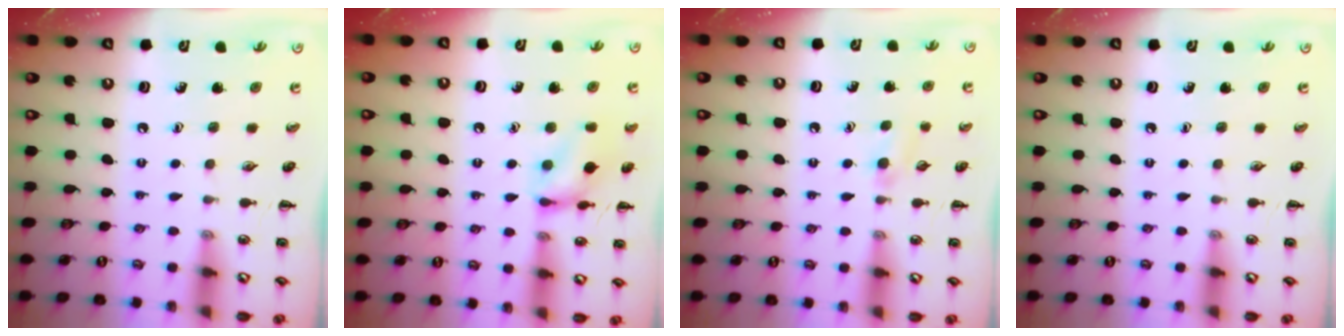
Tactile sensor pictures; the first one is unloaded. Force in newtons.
{"total": 11.5, "press": 11.4, "slide": 0.9}
{"total": 4.4, "press": 4.1, "slide": 1.6}
{"total": 0.0}